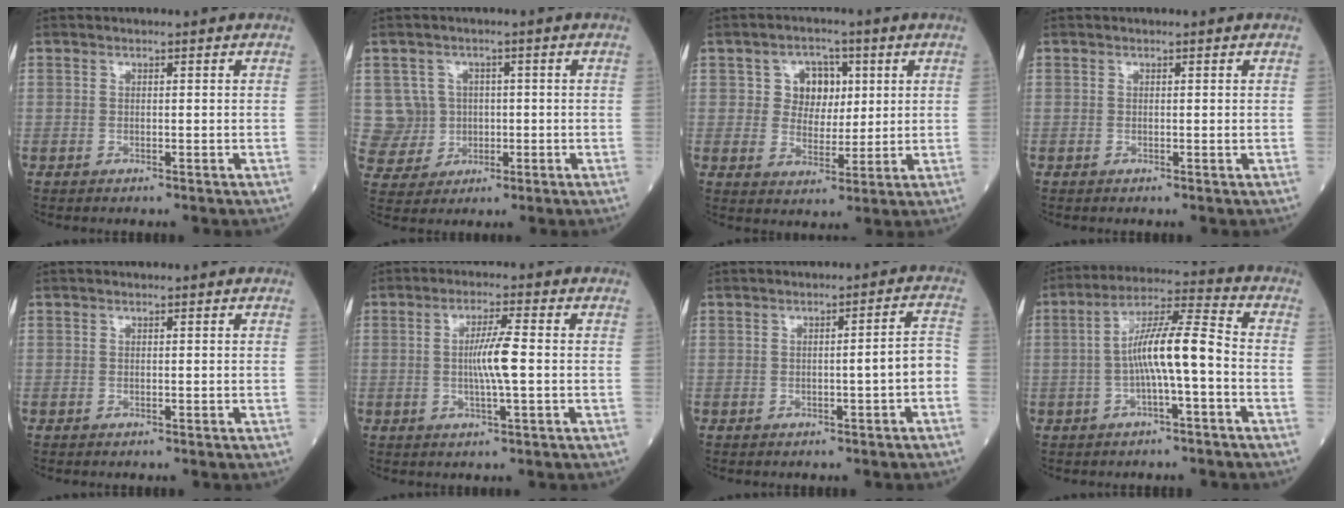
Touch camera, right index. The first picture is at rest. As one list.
[{"total": 5.9, "force": [0.9, 5.8, 0.0], "torque": [0.002, 0.016, 0.025]}, {"total": 6.1, "force": [1.8, 4.9, 3.1], "torque": [-0.045, 0.014, 0.034]}, {"total": 0.0}, {"total": 0.0}, {"total": 5.4, "force": [-0.2, 0.0, 5.4], "torque": [-0.100, -0.001, -0.006]}, {"total": 3.7, "force": [-1.2, 0.0, 3.6], "torque": [-0.044, 0.011, -0.018]}, {"total": 9.6, "force": [-1.7, 0.9, 9.4], "torque": [-0.172, 0.026, -0.034]}]